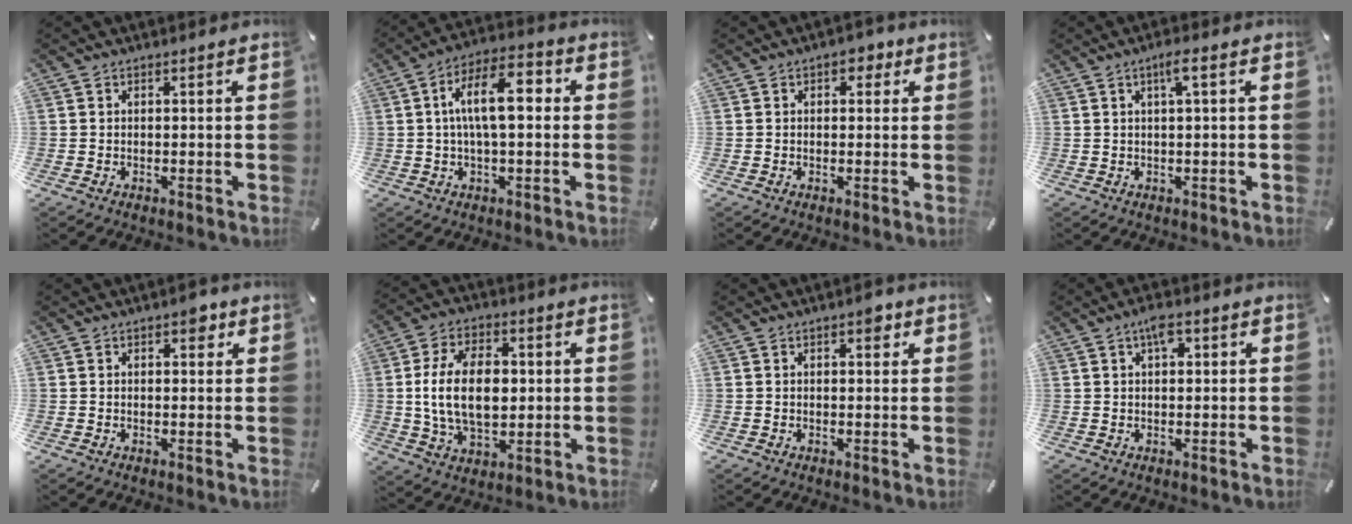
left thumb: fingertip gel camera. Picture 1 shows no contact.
{"total": 11.8, "force": [1.2, 4.7, 10.8], "torque": [-0.187, 0.008, 0.018]}
{"total": 3.3, "force": [1.0, 2.3, 2.1], "torque": [-0.021, 0.000, 0.010]}
{"total": 3.5, "force": [1.0, 0.3, 3.3], "torque": [-0.058, -0.002, 0.013]}
{"total": 3.0, "force": [1.4, 1.9, 1.9], "torque": [-0.011, -0.005, 0.015]}
{"total": 15.9, "force": [0.9, 10.0, 12.3], "torque": [-0.253, 0.004, 0.014]}
{"total": 2.8, "force": [1.2, 1.6, 2.0], "torque": [-0.018, -0.002, 0.014]}
{"total": 4.0, "force": [1.5, 2.0, 3.2], "torque": [-0.052, 0.003, 0.020]}